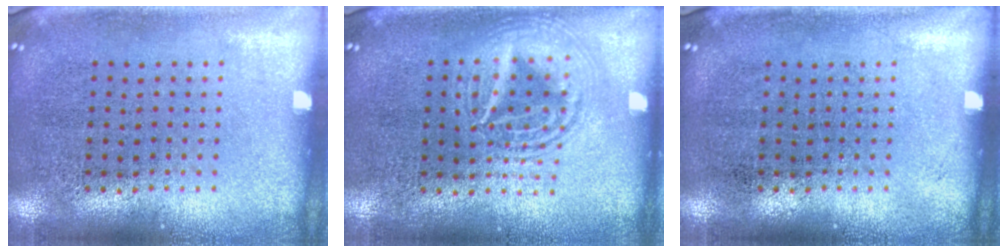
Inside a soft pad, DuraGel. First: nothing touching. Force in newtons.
{"total": 2.7, "press": 2.7, "slide": 0.2}
{"total": 0.0}